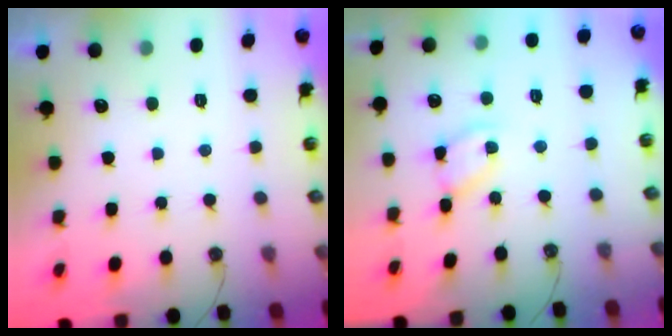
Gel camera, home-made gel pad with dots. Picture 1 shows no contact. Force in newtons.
{"total": 5.9, "press": 5.9, "slide": 0.3}